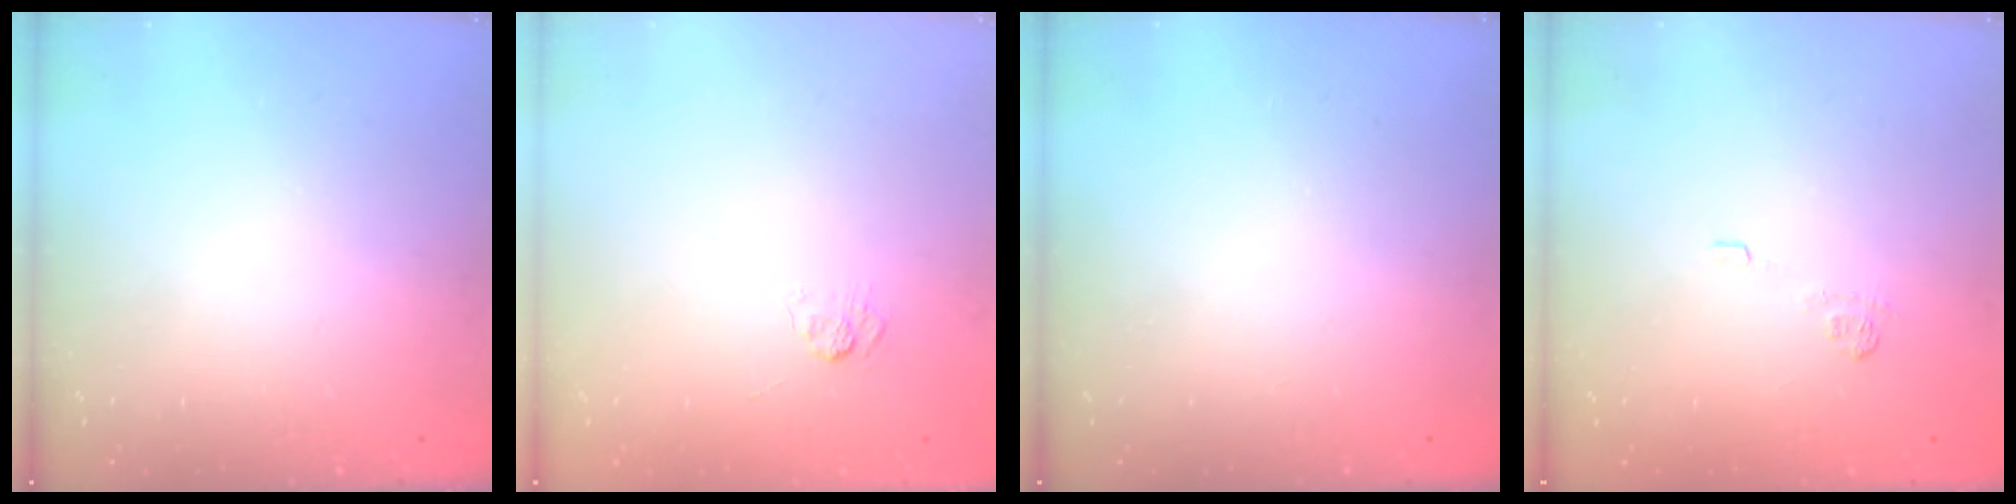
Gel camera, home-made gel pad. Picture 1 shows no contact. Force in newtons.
{"total": 4.0, "press": 3.7, "slide": 1.5}
{"total": 0.0}
{"total": 7.1, "press": 6.9, "slide": 1.5}